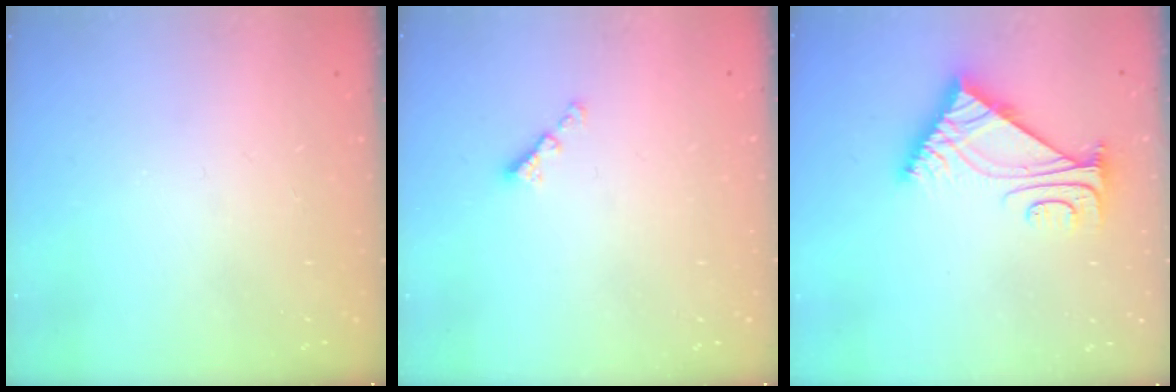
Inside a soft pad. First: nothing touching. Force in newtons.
{"total": 2.1, "press": 2.0, "slide": 0.6}
{"total": 8.9, "press": 8.8, "slide": 1.1}